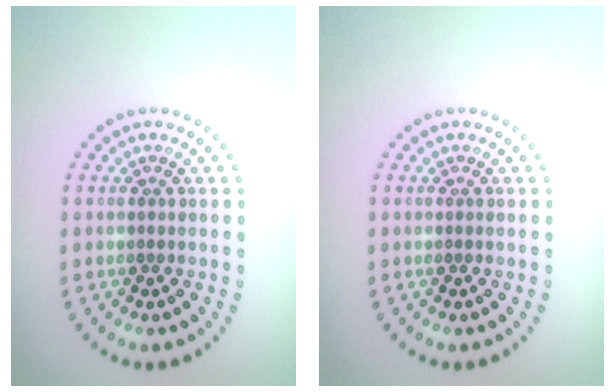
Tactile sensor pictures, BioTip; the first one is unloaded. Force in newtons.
{"total": 0.0}